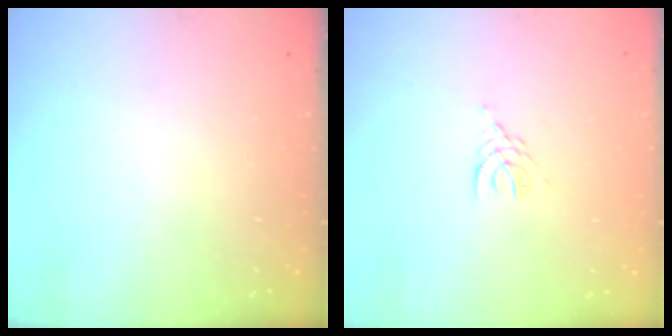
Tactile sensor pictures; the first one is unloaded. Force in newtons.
{"total": 3.2, "press": 3.1, "slide": 0.4}